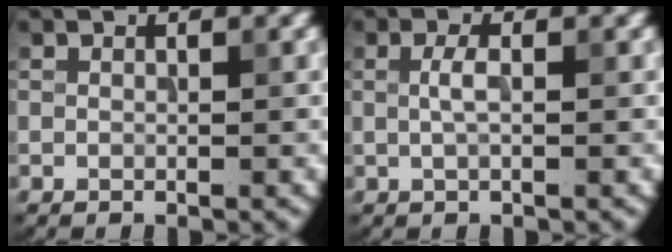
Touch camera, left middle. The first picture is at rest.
{"total": 1.6, "force": [0.1, 0.4, 1.5], "torque": [-0.031, 0.004, 0.002]}